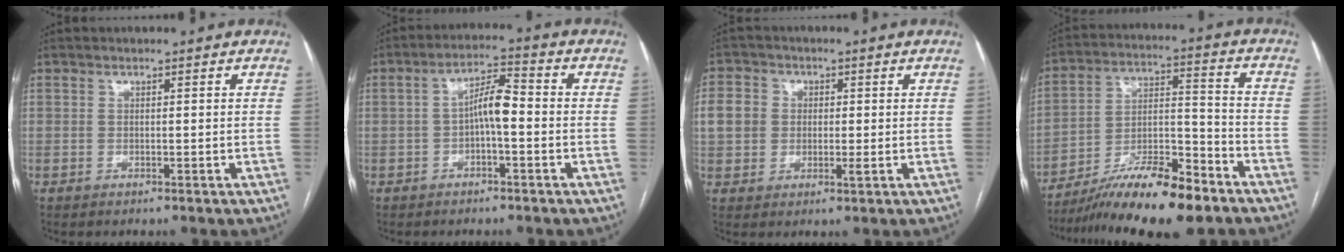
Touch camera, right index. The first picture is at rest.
{"total": 5.5, "force": [-0.8, 1.3, 5.2], "torque": [-0.093, 0.021, -0.016]}
{"total": 5.9, "force": [0.7, 5.1, 2.9], "torque": [-0.060, 0.011, 0.009]}
{"total": 16.4, "force": [-12.2, 2.9, 10.6], "torque": [-0.182, 0.003, -0.208]}